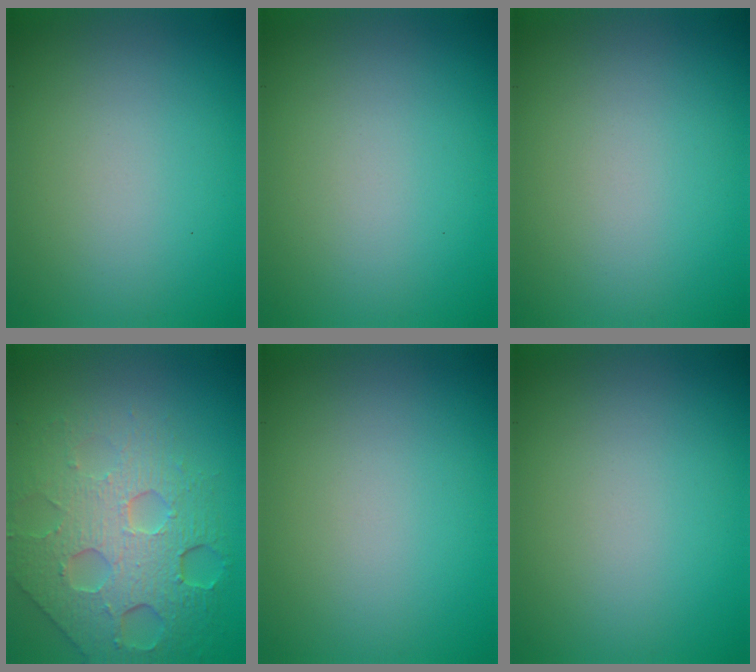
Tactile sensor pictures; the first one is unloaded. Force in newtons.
{"total": 0.0}
{"total": 0.0}
{"total": 8.3, "press": 5.5, "slide": 6.2}
{"total": 0.0}
{"total": 0.0}